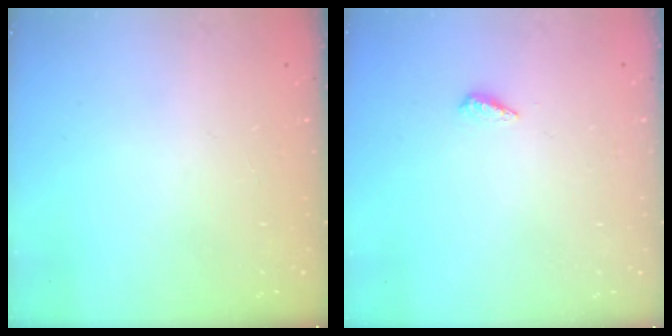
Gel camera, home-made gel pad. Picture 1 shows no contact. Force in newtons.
{"total": 4.8, "press": 4.8, "slide": 0.4}